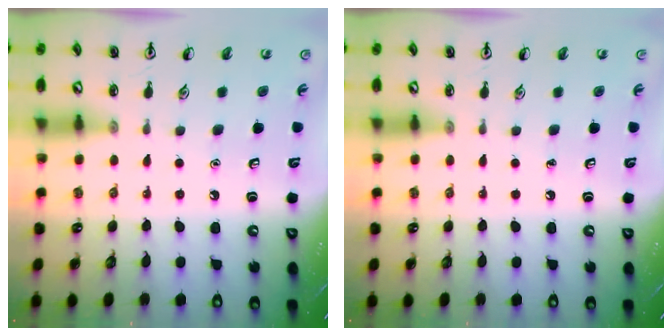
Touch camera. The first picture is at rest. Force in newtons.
{"total": 0.0}